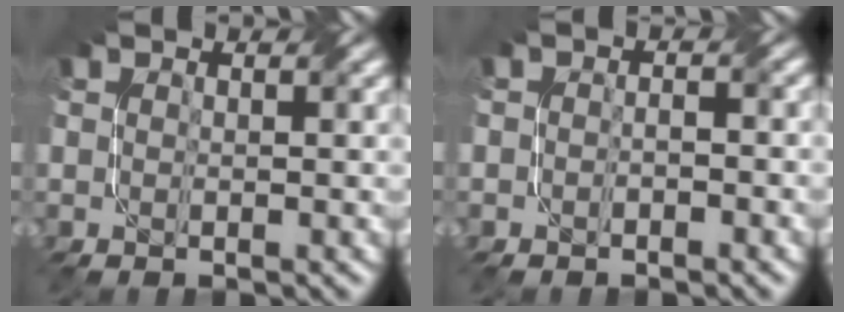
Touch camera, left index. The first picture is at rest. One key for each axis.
{"total": 1.0, "fx": -0.6, "fy": 0.4, "fz": 0.6, "tx": -0.013, "ty": 0.001, "tz": -0.013}